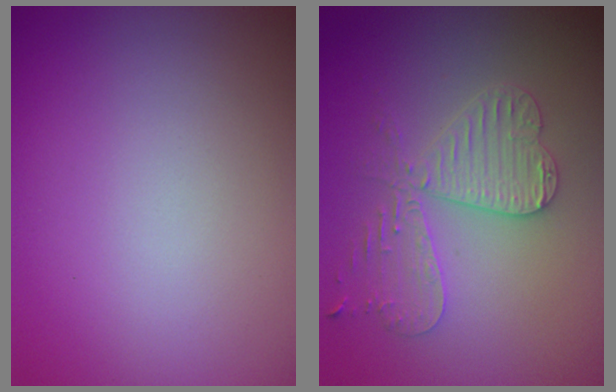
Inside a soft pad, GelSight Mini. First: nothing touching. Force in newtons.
{"total": 4.0, "press": 3.7, "slide": 1.5}